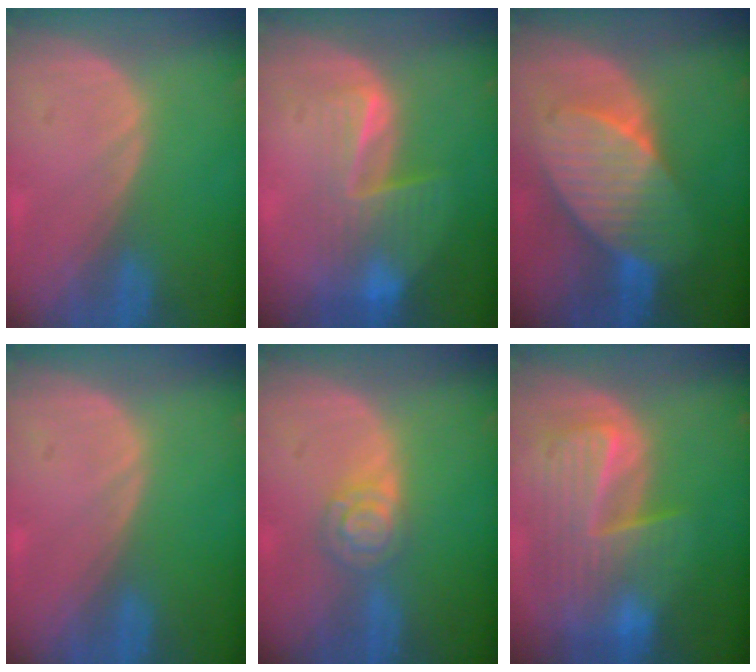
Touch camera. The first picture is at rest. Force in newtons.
{"total": 7.7, "press": 6.8, "slide": 3.6}
{"total": 8.3, "press": 8.3, "slide": 0.3}
{"total": 0.0}
{"total": 4.6, "press": 4.2, "slide": 2.0}
{"total": 10.1, "press": 8.8, "slide": 5.0}